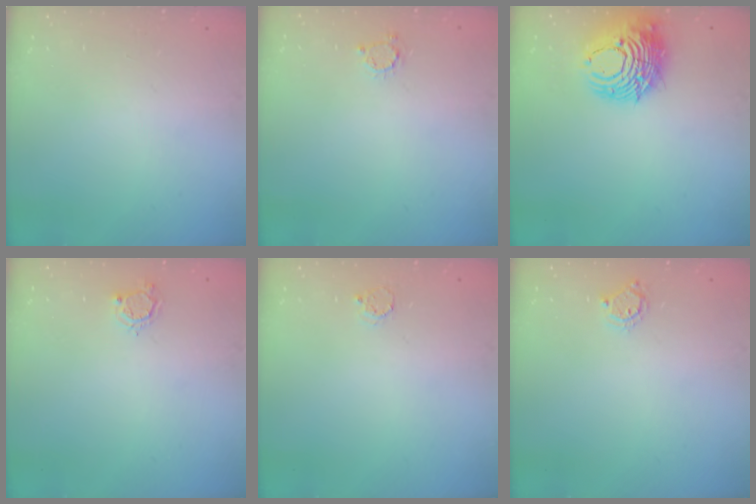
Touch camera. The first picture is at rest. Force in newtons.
{"total": 3.0, "press": 3.0, "slide": 0.2}
{"total": 11.5, "press": 11.5, "slide": 1.3}
{"total": 3.1, "press": 3.1, "slide": 0.3}
{"total": 2.4, "press": 2.4, "slide": 0.3}
{"total": 4.1, "press": 4.1, "slide": 0.3}